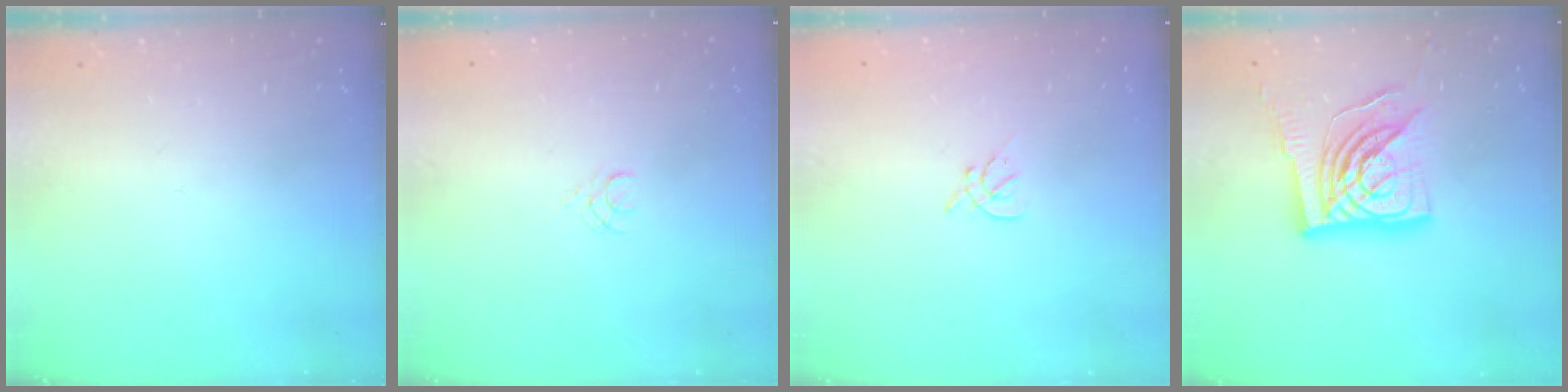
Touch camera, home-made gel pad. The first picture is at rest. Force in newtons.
{"total": 1.5, "press": 1.5, "slide": 0.2}
{"total": 2.2, "press": 2.1, "slide": 0.6}
{"total": 20.3, "press": 20.1, "slide": 2.6}